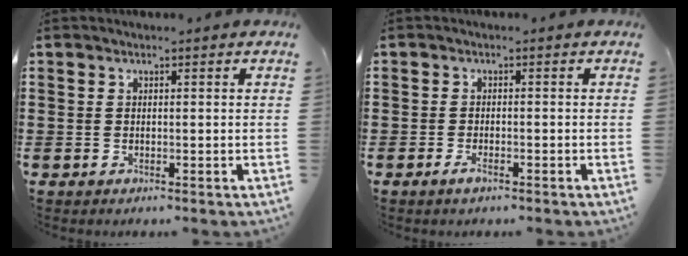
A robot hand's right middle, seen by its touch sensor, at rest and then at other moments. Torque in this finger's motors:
{"motor_torque": [-0.03, 0.18, -0.01, -0.06]}